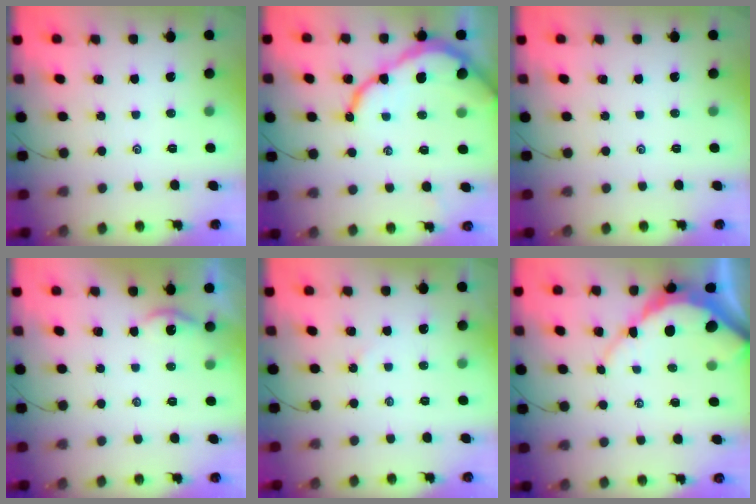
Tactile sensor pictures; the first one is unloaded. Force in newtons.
{"total": 11.4, "press": 11.3, "slide": 1.3}
{"total": 0.0}
{"total": 3.2, "press": 3.2, "slide": 0.3}
{"total": 3.0, "press": 2.9, "slide": 0.3}
{"total": 8.2, "press": 8.1, "slide": 0.9}